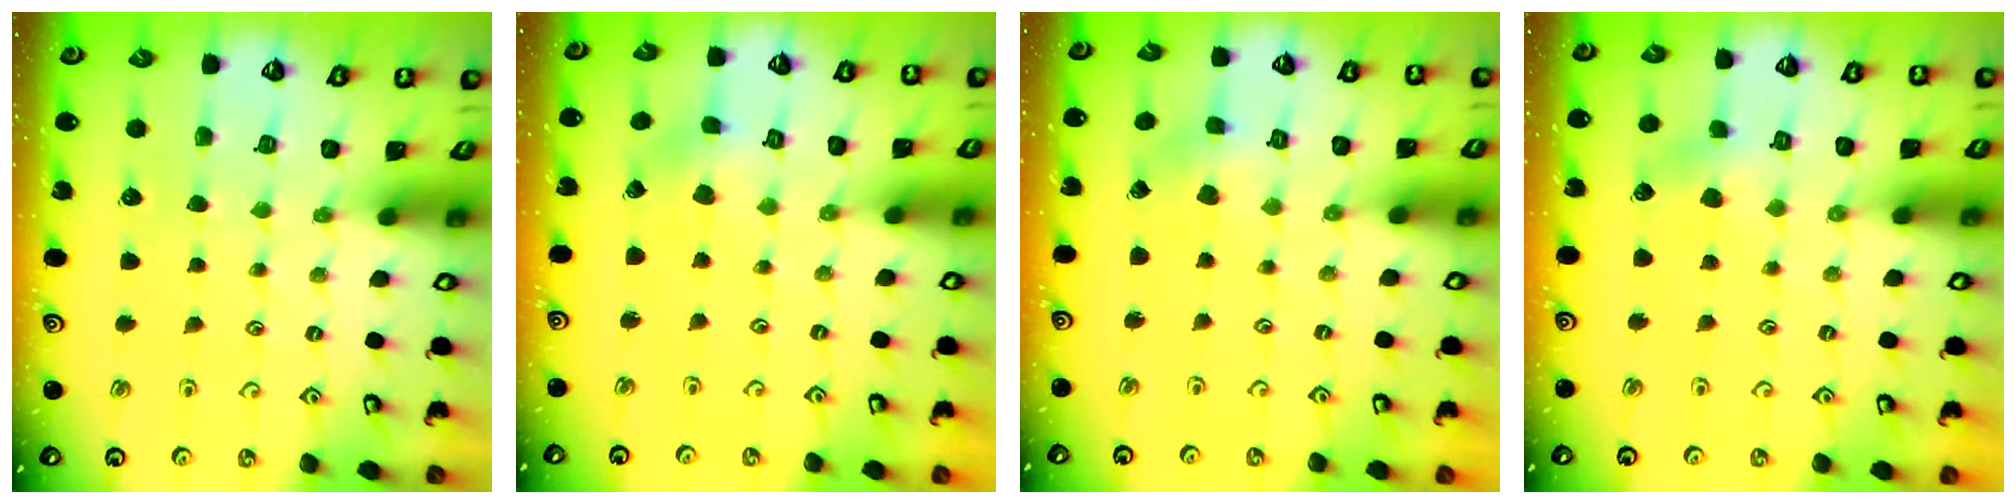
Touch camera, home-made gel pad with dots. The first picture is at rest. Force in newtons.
{"total": 2.1, "press": 2.1, "slide": 0.2}
{"total": 2.1, "press": 2.1, "slide": 0.1}
{"total": 4.1, "press": 4.1, "slide": 0.4}